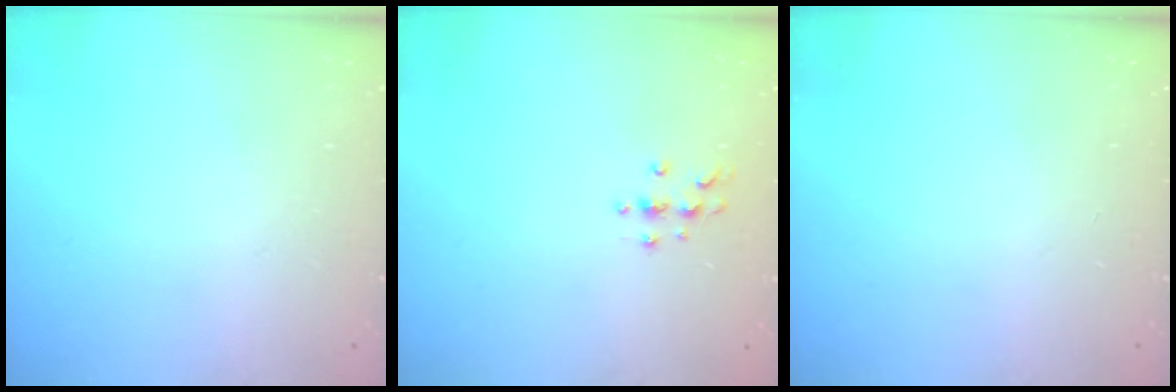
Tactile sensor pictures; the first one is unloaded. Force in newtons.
{"total": 4.0, "press": 3.9, "slide": 0.5}
{"total": 0.0}